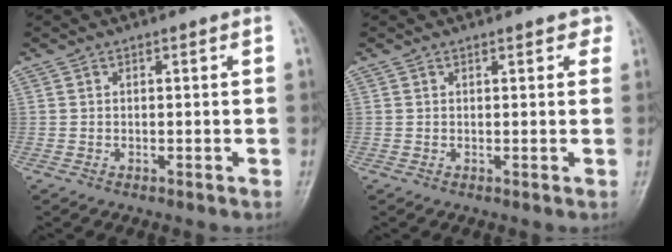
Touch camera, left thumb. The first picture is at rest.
{"total": 1.9, "force": [1.3, 1.0, 0.9], "torque": [0.006, -0.002, 0.008]}